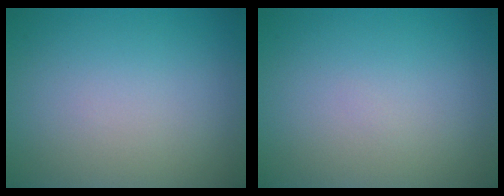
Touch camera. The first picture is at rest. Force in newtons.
{"total": 0.0}